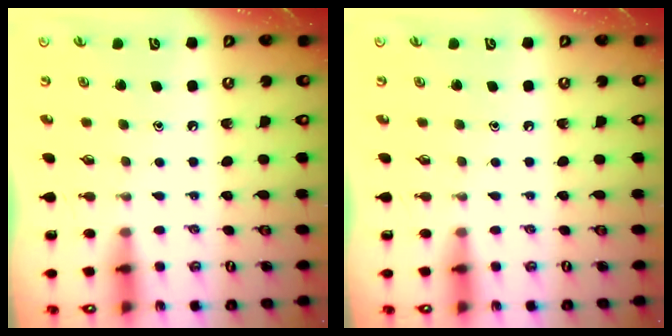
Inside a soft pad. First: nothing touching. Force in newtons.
{"total": 0.0}